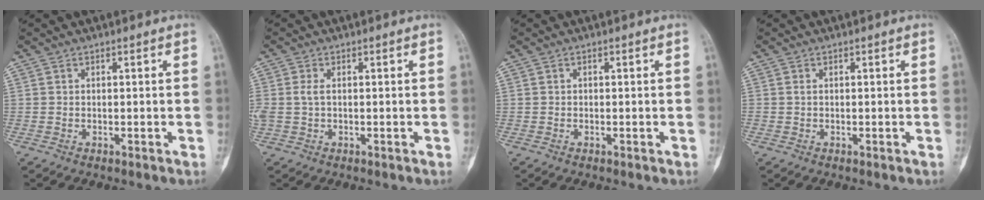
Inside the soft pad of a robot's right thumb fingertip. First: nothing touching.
{"total": 2.5, "force": [0.1, 1.4, 2.0], "torque": [-0.063, 0.005, 0.004]}
{"total": 0.0}
{"total": 0.0}